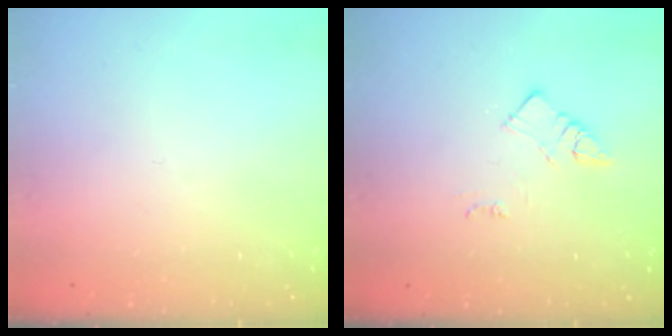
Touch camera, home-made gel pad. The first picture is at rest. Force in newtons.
{"total": 3.0, "press": 3.0, "slide": 0.4}